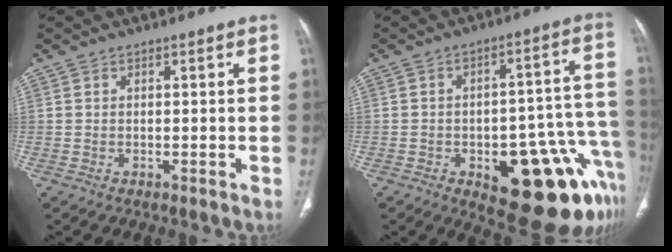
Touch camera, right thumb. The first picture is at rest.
{"total": 22.3, "force": [-9.5, 9.4, 17.8], "torque": [-0.146, 0.068, -0.110]}